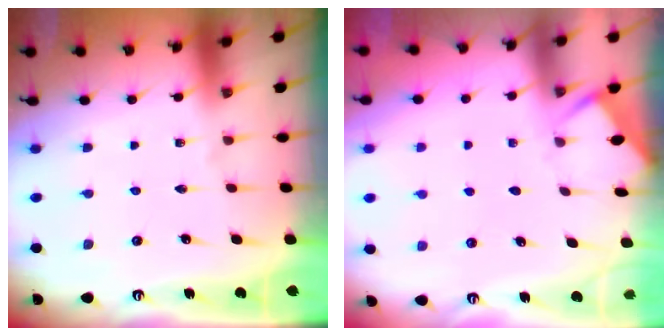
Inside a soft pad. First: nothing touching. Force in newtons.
{"total": 3.0, "press": 3.0, "slide": 0.2}